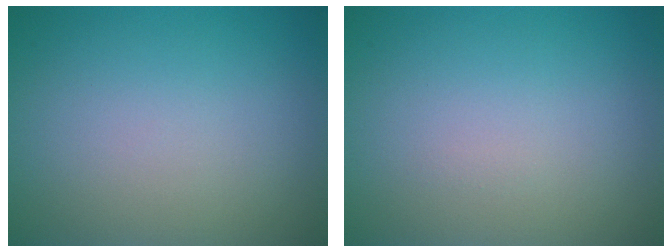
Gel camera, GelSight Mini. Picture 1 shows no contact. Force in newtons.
{"total": 0.0}